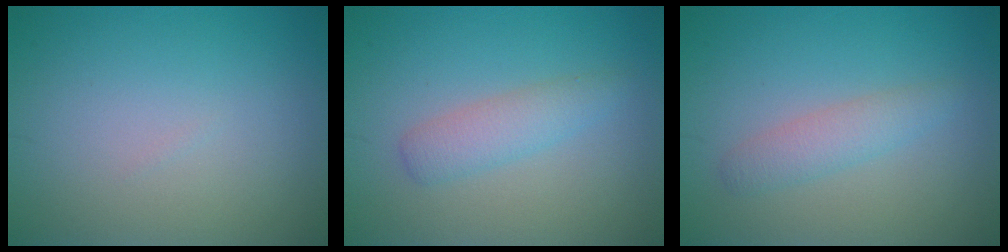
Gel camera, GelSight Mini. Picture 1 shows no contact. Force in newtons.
{"total": 2.4, "press": 2.4, "slide": 0.0}
{"total": 2.2, "press": 2.2, "slide": 0.1}